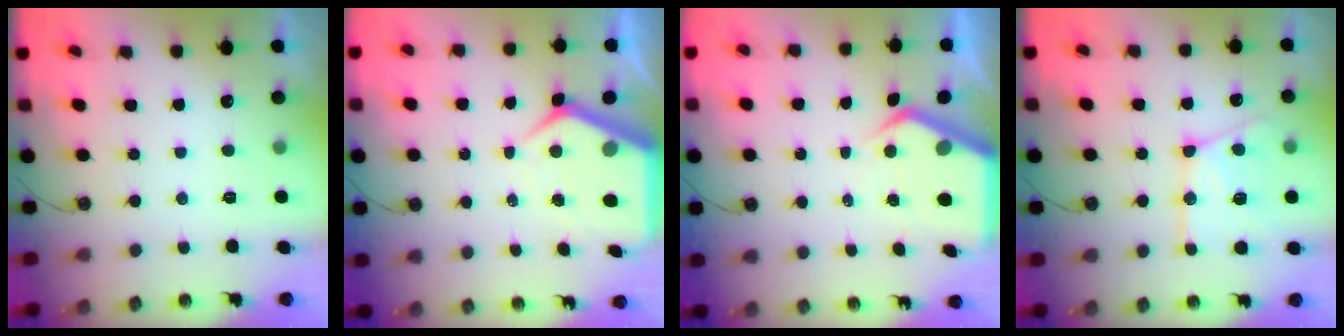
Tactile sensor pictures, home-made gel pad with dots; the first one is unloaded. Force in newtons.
{"total": 8.7, "press": 8.6, "slide": 0.8}
{"total": 6.2, "press": 6.2, "slide": 0.6}
{"total": 16.7, "press": 16.5, "slide": 2.0}